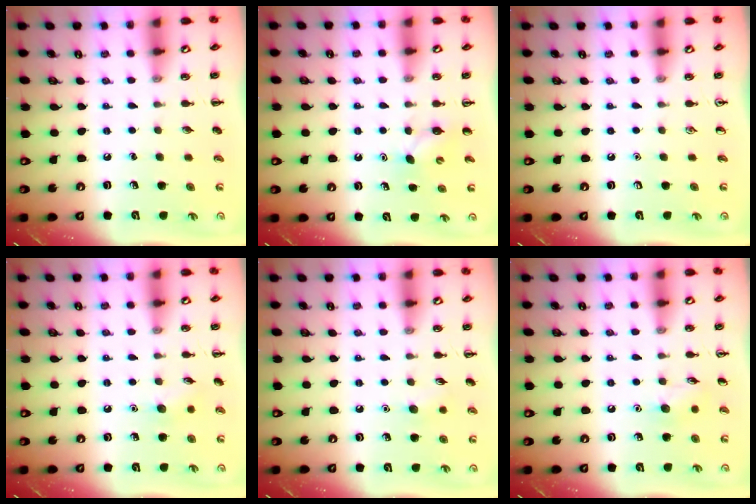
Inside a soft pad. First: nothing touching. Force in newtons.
{"total": 4.0, "press": 3.9, "slide": 0.9}
{"total": 0.0}
{"total": 6.5, "press": 6.2, "slide": 1.8}
{"total": 6.4, "press": 6.2, "slide": 1.6}
{"total": 6.7, "press": 6.5, "slide": 1.4}